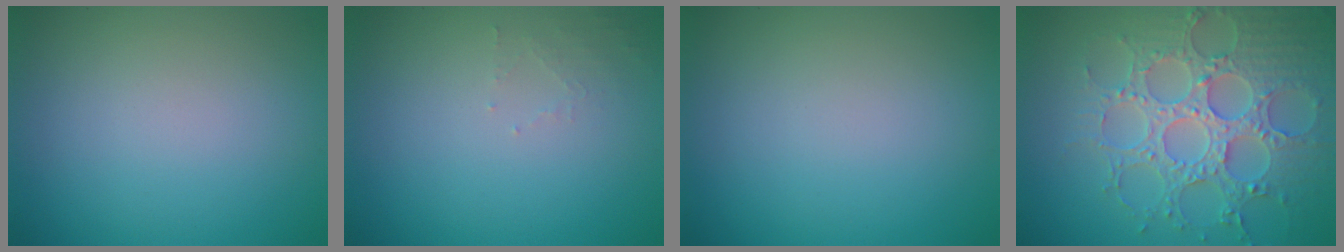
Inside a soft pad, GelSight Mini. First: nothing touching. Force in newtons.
{"total": 1.0, "press": 1.0, "slide": 0.2}
{"total": 0.0}
{"total": 7.2, "press": 5.9, "slide": 4.1}